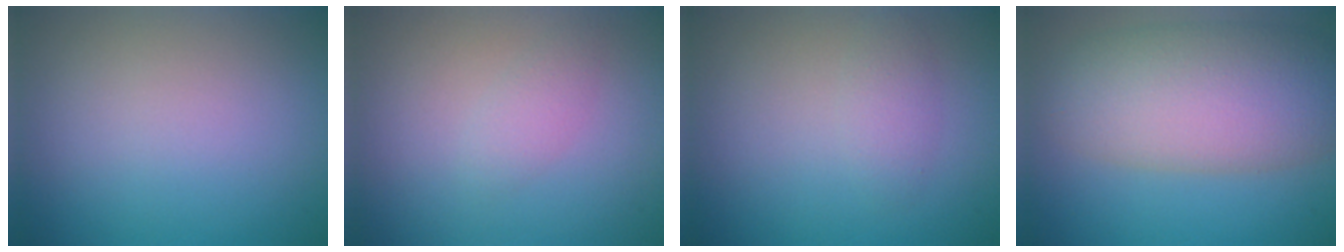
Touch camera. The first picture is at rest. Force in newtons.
{"total": 1.4, "press": 1.4, "slide": 0.1}
{"total": 1.5, "press": 1.5, "slide": 0.0}
{"total": 9.1, "press": 9.1, "slide": 0.3}